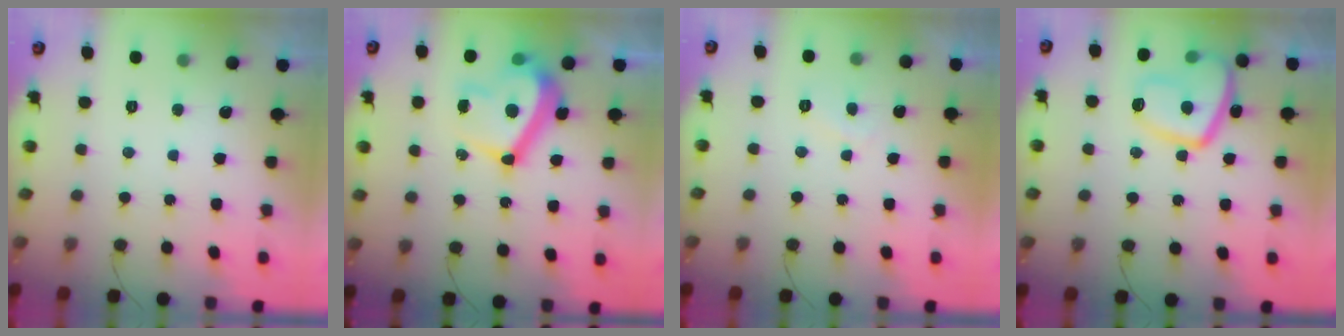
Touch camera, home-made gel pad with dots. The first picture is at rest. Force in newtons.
{"total": 14.2, "press": 14.0, "slide": 2.4}
{"total": 1.5, "press": 1.4, "slide": 0.6}
{"total": 13.3, "press": 13.3, "slide": 1.5}